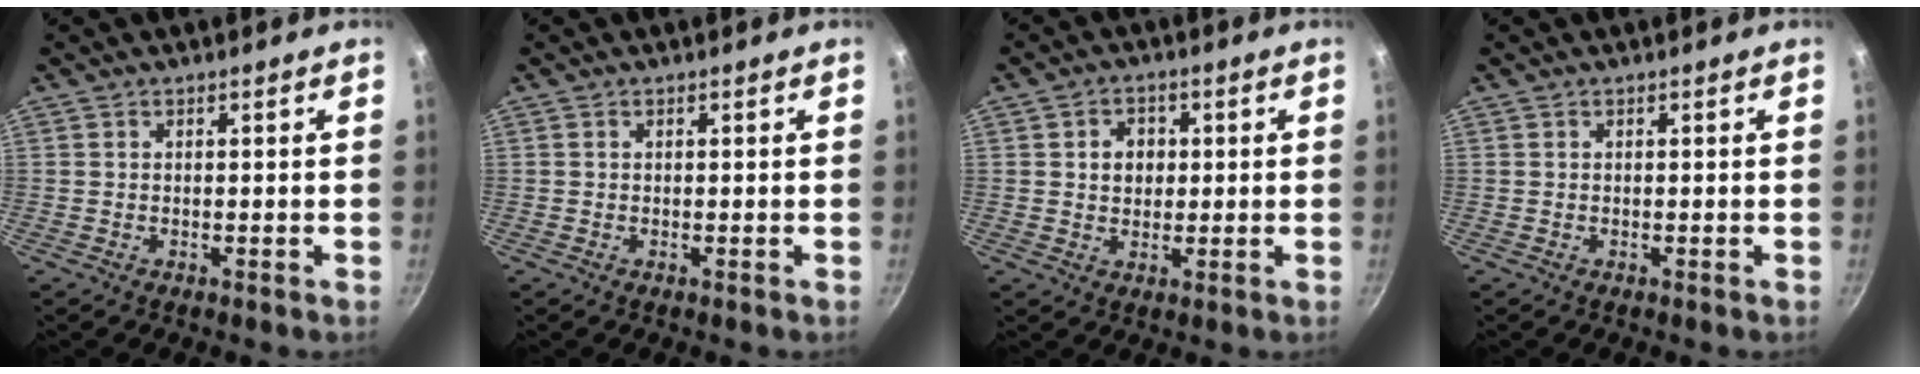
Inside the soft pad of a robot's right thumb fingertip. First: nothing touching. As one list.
[{"total": 0.0}, {"total": 4.7, "force": [0.8, 3.9, 2.4], "torque": [-0.017, 0.003, 0.011]}, {"total": 0.0}]